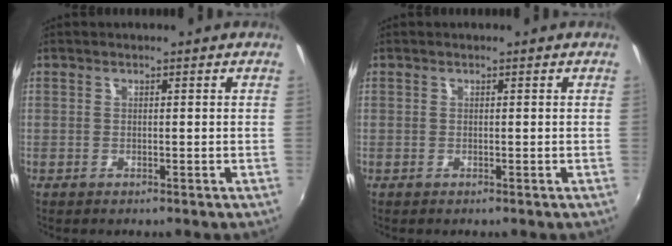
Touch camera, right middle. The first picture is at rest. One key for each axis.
{"total": 0.0}